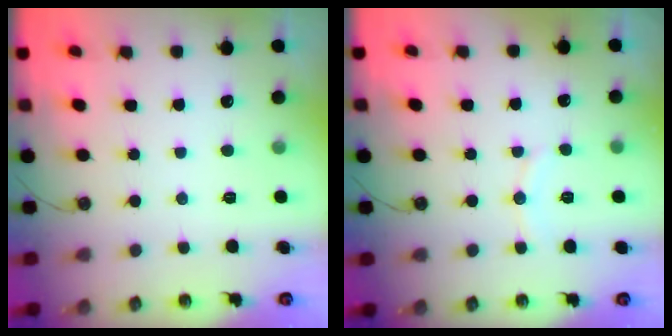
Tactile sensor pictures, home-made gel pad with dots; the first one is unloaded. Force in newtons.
{"total": 5.7, "press": 5.7, "slide": 0.6}